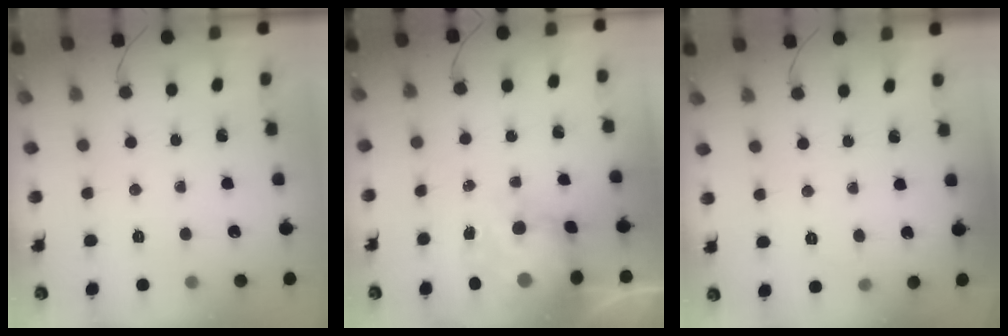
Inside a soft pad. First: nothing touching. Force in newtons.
{"total": 9.0, "press": 8.8, "slide": 2.0}
{"total": 2.4, "press": 2.1, "slide": 1.1}